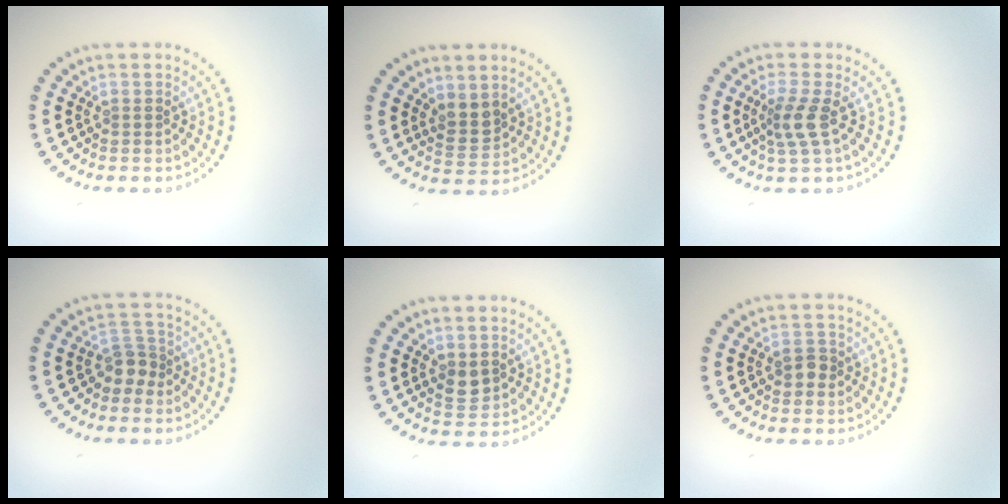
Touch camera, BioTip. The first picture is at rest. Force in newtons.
{"total": 2.2, "press": 1.8, "slide": 1.3}
{"total": 2.4, "press": 1.8, "slide": 1.6}
{"total": 2.2, "press": 1.7, "slide": 1.4}
{"total": 1.7, "press": 1.7, "slide": 0.4}
{"total": 1.6, "press": 1.6, "slide": 0.5}